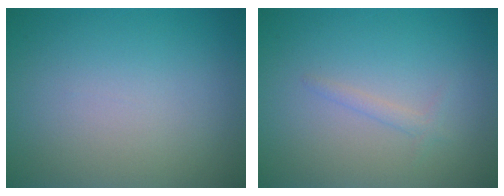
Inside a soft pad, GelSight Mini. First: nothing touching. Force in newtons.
{"total": 0.9, "press": 0.9, "slide": 0.0}